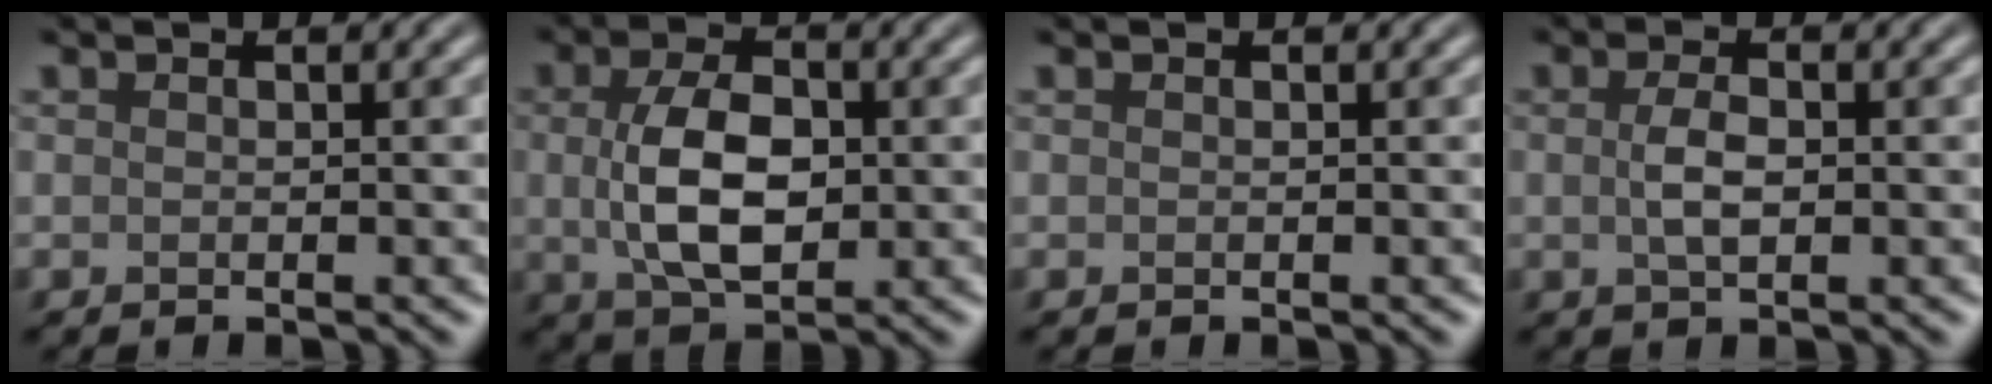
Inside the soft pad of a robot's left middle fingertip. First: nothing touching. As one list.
[{"total": 6.4, "force": [0.1, 3.7, 5.2], "torque": [-0.109, -0.001, 0.004]}, {"total": 0.0}, {"total": 2.3, "force": [0.0, 1.1, 2.1], "torque": [-0.046, 0.000, -0.001]}]